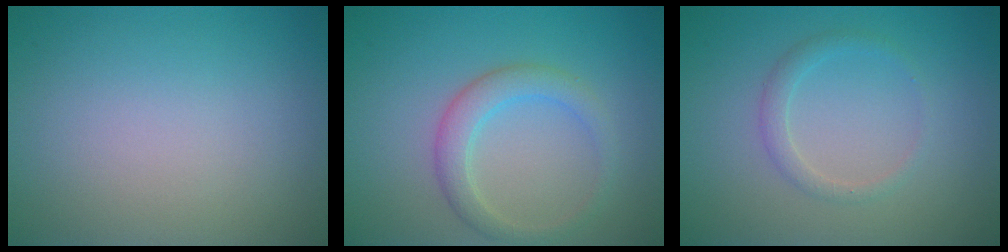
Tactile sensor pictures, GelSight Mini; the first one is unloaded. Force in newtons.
{"total": 2.8, "press": 2.8, "slide": 0.1}
{"total": 1.5, "press": 1.4, "slide": 0.0}